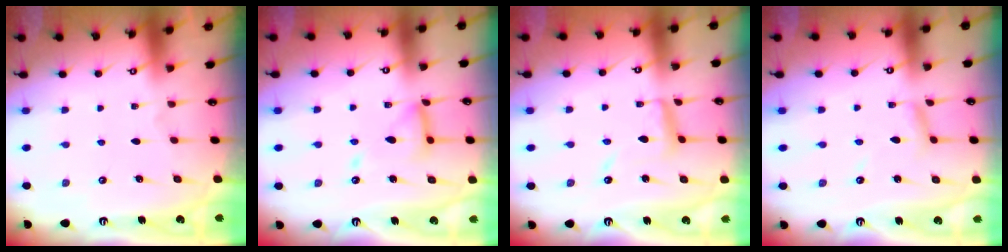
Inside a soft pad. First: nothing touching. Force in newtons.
{"total": 12.3, "press": 12.3, "slide": 1.1}
{"total": 9.6, "press": 9.5, "slide": 0.8}
{"total": 4.4, "press": 4.4, "slide": 0.4}